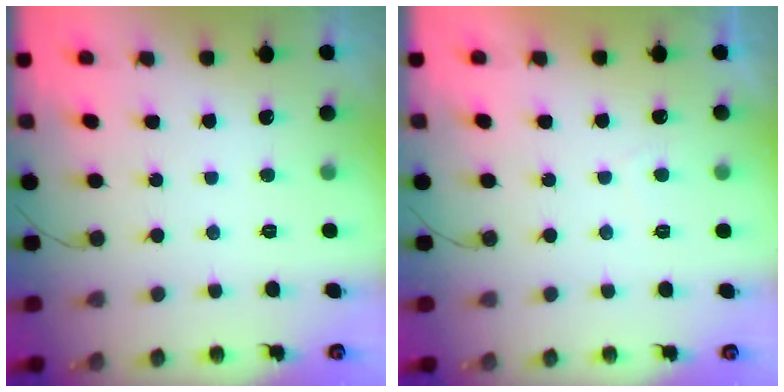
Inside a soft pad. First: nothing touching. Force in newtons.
{"total": 0.5, "press": 0.0, "slide": 0.5}